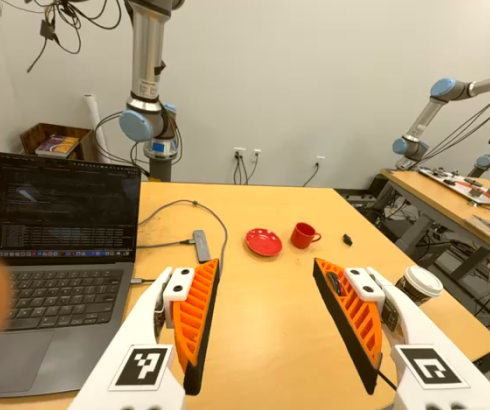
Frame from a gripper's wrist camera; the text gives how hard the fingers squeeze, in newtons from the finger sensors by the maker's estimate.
{"total": 0.0}